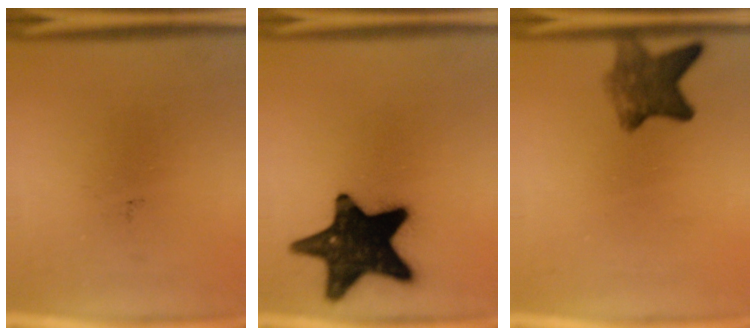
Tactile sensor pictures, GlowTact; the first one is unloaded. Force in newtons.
{"total": 19.0}
{"total": 6.2}